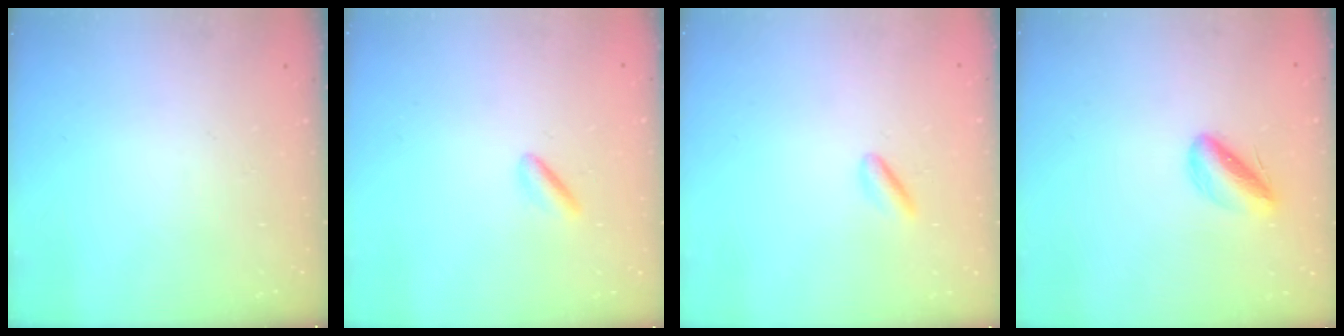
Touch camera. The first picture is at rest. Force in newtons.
{"total": 2.2, "press": 2.1, "slide": 0.8}
{"total": 2.6, "press": 2.5, "slide": 1.0}
{"total": 4.8, "press": 4.6, "slide": 1.5}